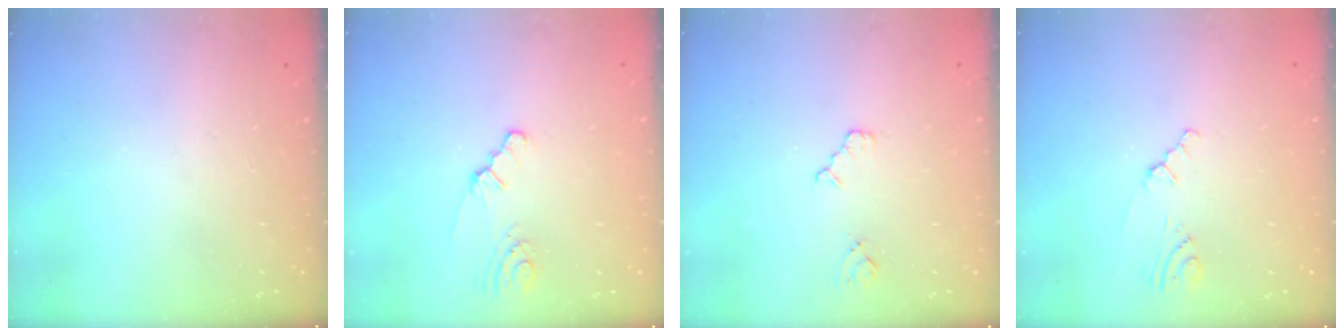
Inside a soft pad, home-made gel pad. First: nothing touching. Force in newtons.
{"total": 2.2, "press": 2.2, "slide": 0.4}
{"total": 2.3, "press": 2.3, "slide": 0.4}
{"total": 1.3, "press": 1.2, "slide": 0.4}